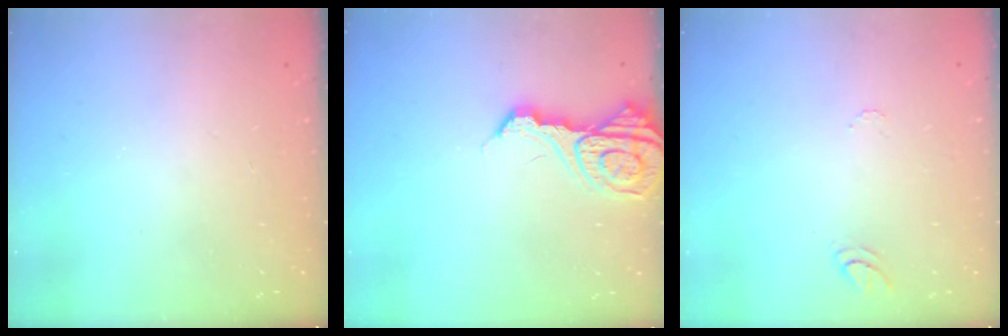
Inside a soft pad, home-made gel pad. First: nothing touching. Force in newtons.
{"total": 12.0, "press": 11.9, "slide": 1.6}
{"total": 5.8, "press": 5.8, "slide": 0.5}